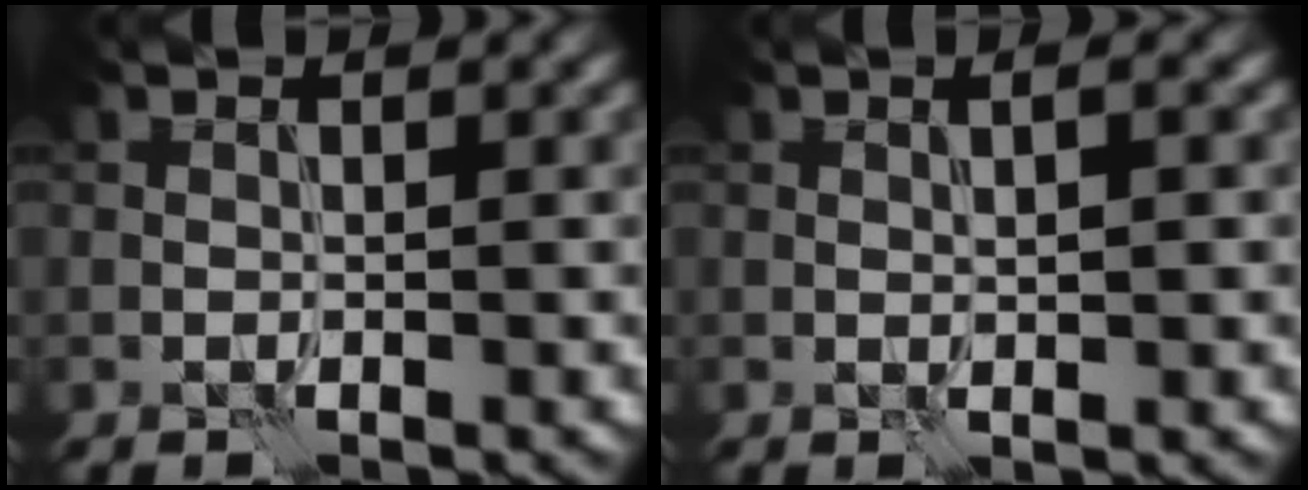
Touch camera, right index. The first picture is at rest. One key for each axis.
{"total": 2.2, "fx": 0.4, "fy": 0.4, "fz": 2.1, "tx": -0.021, "ty": -0.004, "tz": 0.002}